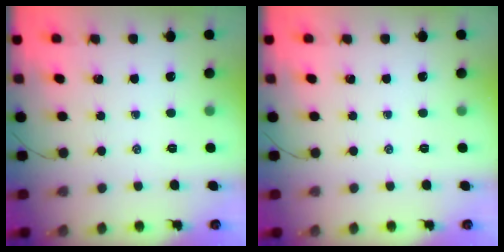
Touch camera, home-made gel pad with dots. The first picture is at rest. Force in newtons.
{"total": 0.0}